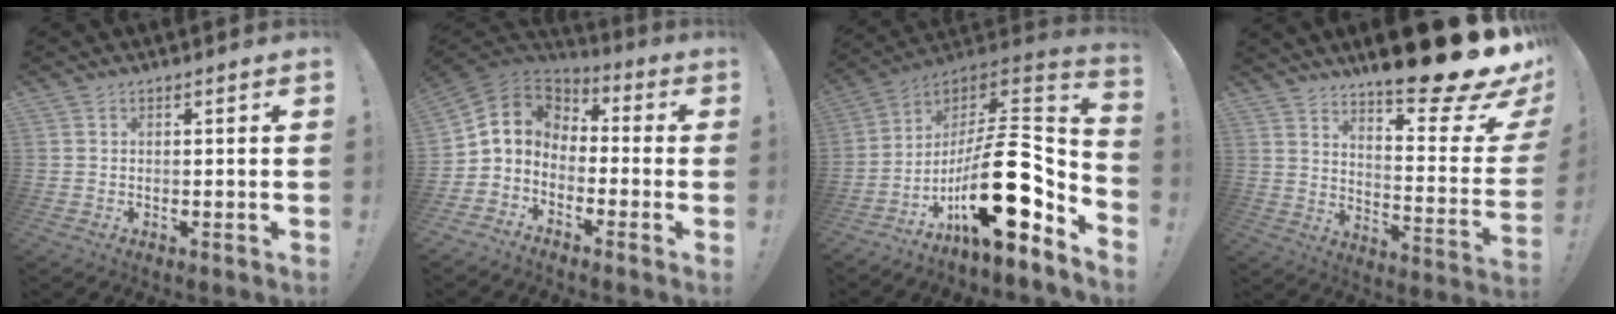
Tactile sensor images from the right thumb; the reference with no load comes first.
{"total": 6.7, "force": [-1.7, 5.8, 2.9], "torque": [-0.053, 0.013, -0.023]}
{"total": 25.3, "force": [-7.0, 9.9, 22.2], "torque": [-0.380, 0.025, -0.112]}
{"total": 18.8, "force": [14.8, 1.7, 11.5], "torque": [-0.152, -0.132, 0.228]}